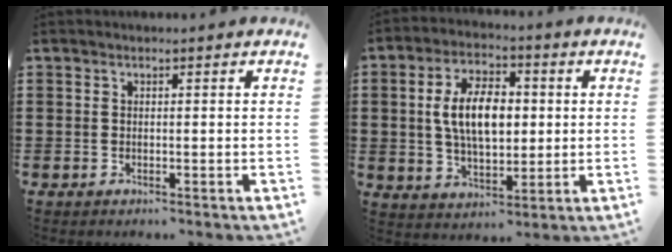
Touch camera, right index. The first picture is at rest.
{"total": 9.2, "force": [1.0, 4.9, 7.7], "torque": [-0.148, 0.007, 0.010]}